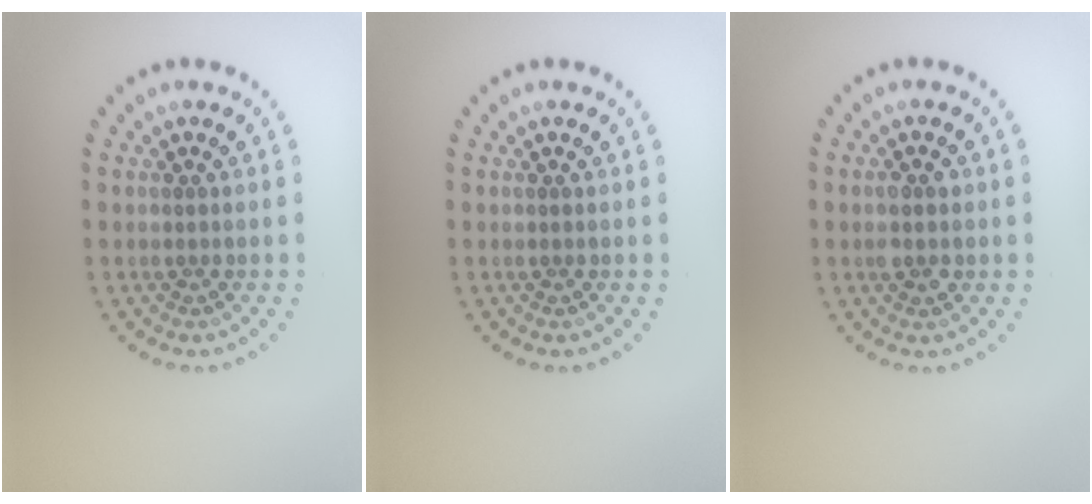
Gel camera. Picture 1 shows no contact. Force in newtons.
{"total": 0.0}
{"total": 2.3, "press": 2.3, "slide": 0.2}